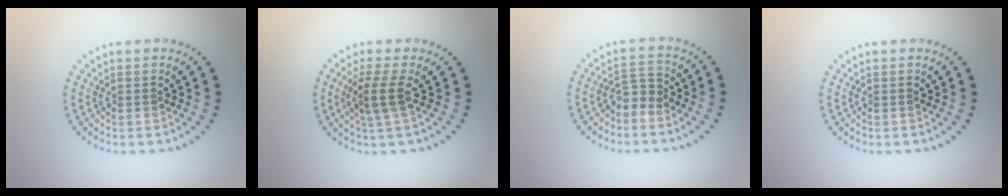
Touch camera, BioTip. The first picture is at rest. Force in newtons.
{"total": 2.5, "press": 2.0, "slide": 1.5}
{"total": 1.9, "press": 1.3, "slide": 1.3}
{"total": 0.0}